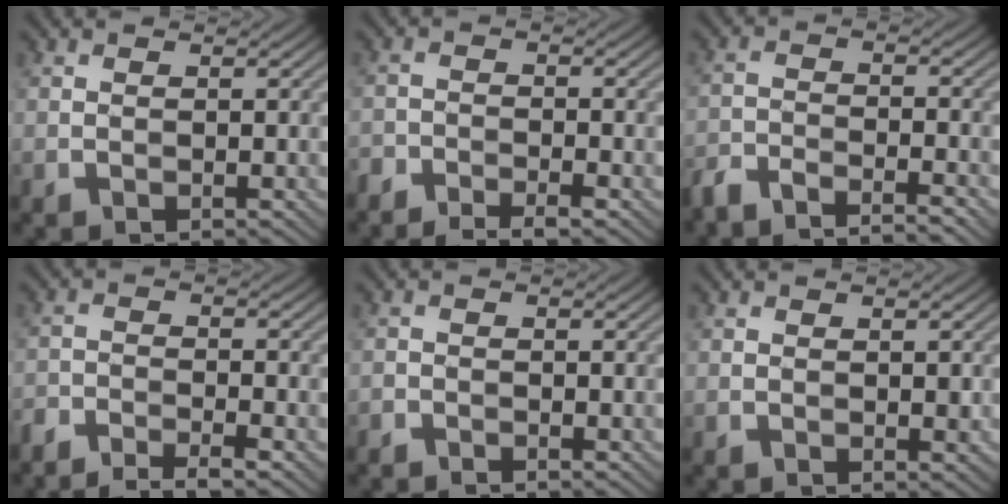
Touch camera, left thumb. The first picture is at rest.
{"total": 3.9, "force": [-3.4, 0.6, 1.8], "torque": [-0.037, -0.002, -0.066]}
{"total": 5.6, "force": [-5.1, 0.8, 2.3], "torque": [-0.049, -0.008, -0.096]}
{"total": 4.6, "force": [-4.1, 0.7, 2.1], "torque": [-0.038, -0.003, -0.078]}
{"total": 1.1, "force": [-1.0, 0.2, 0.2], "torque": [-0.004, -0.003, -0.023]}
{"total": 0.7, "force": [0.0, 0.4, 0.6], "torque": [-0.004, -0.003, 0.000]}